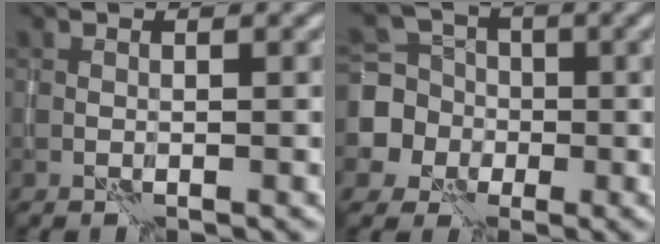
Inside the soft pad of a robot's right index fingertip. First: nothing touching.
{"total": 5.6, "force": [-0.6, 5.5, 1.3], "torque": [-0.025, 0.011, -0.042]}